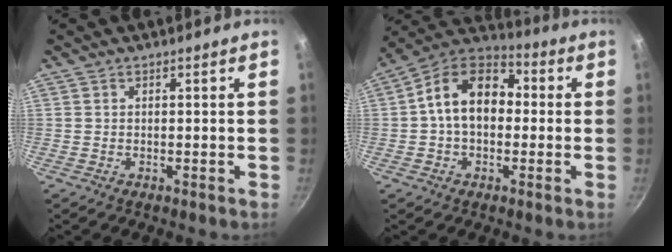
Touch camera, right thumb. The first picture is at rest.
{"total": 13.8, "force": [0.6, 9.7, 9.9], "torque": [-0.125, 0.038, -0.013]}